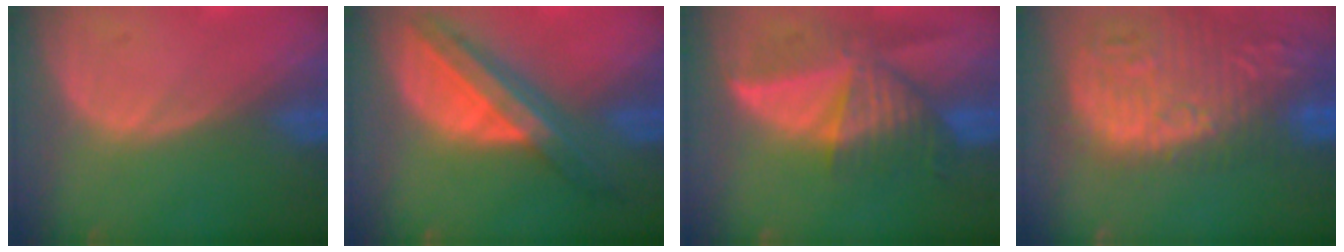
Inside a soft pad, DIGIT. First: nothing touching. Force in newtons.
{"total": 8.3, "press": 7.1, "slide": 4.4}
{"total": 8.7, "press": 8.0, "slide": 3.5}
{"total": 16.0, "press": 13.2, "slide": 9.0}